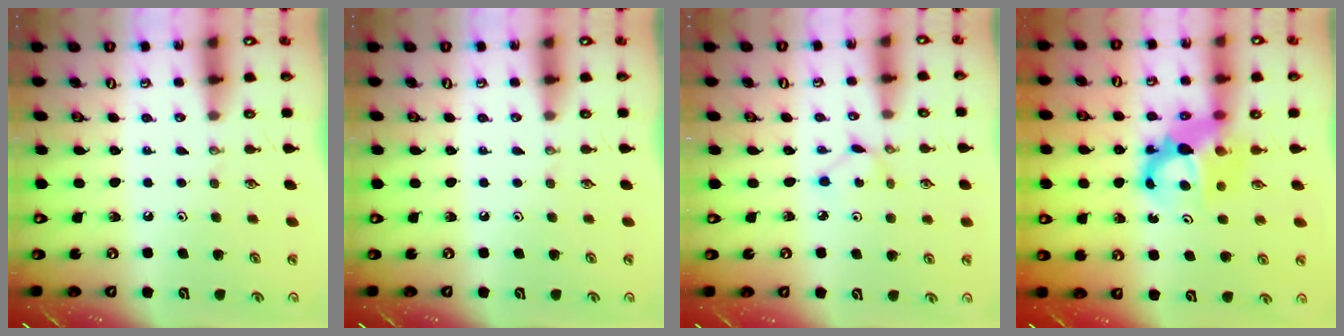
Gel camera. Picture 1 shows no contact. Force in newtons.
{"total": 0.0}
{"total": 1.5, "press": 1.5, "slide": 0.2}
{"total": 8.3, "press": 8.2, "slide": 0.8}